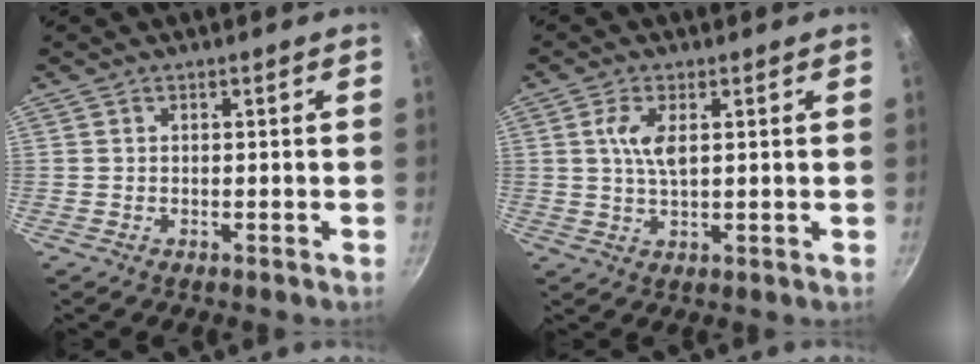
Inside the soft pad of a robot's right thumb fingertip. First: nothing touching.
{"total": 5.1, "force": [1.3, 2.0, 4.5], "torque": [-0.089, 0.000, 0.024]}